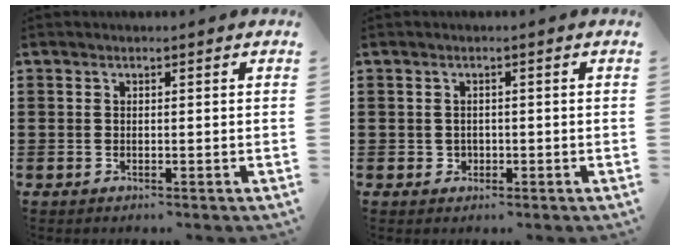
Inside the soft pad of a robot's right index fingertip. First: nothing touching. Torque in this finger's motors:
{"motor_torque": [0.46, 1.68, 0.00, 0.01]}